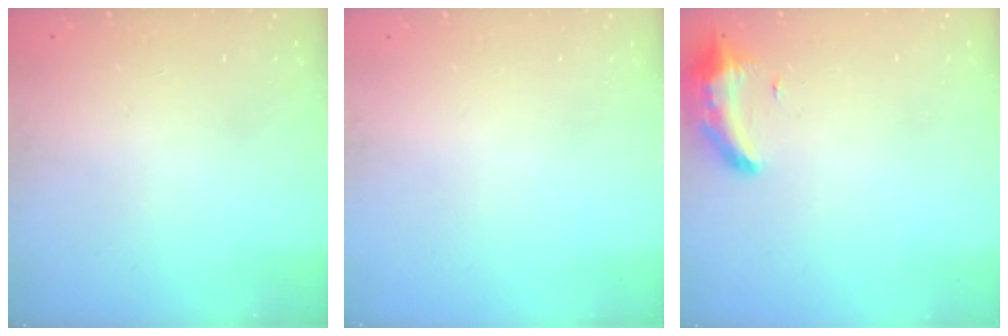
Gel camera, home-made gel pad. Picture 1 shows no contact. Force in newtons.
{"total": 0.0}
{"total": 8.3, "press": 8.2, "slide": 1.5}